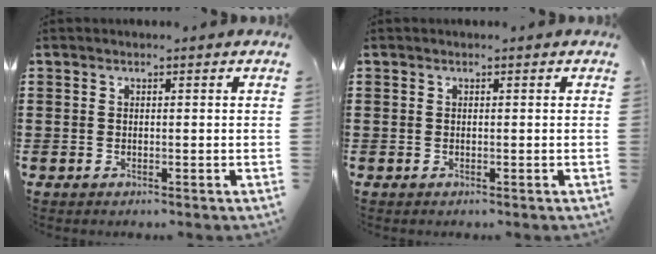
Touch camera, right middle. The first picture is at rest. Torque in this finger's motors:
{"motor_torque": [-0.37, -0.19, 0.06, -0.01]}